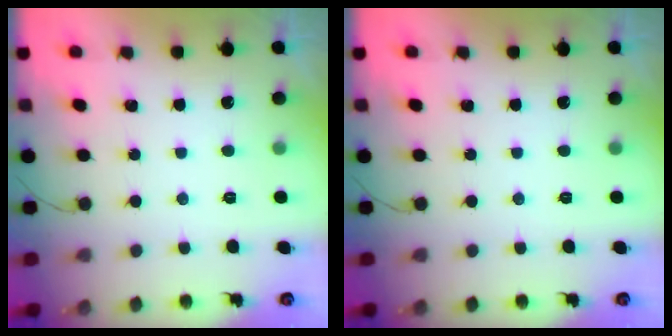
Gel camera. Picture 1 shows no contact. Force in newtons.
{"total": 0.0}